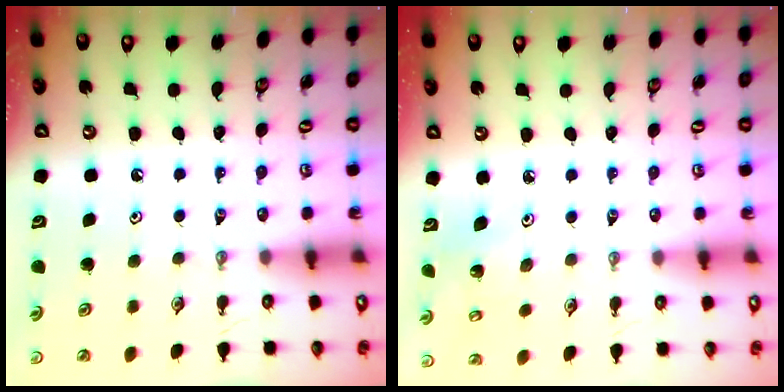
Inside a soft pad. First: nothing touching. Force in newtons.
{"total": 4.1, "press": 4.0, "slide": 1.1}